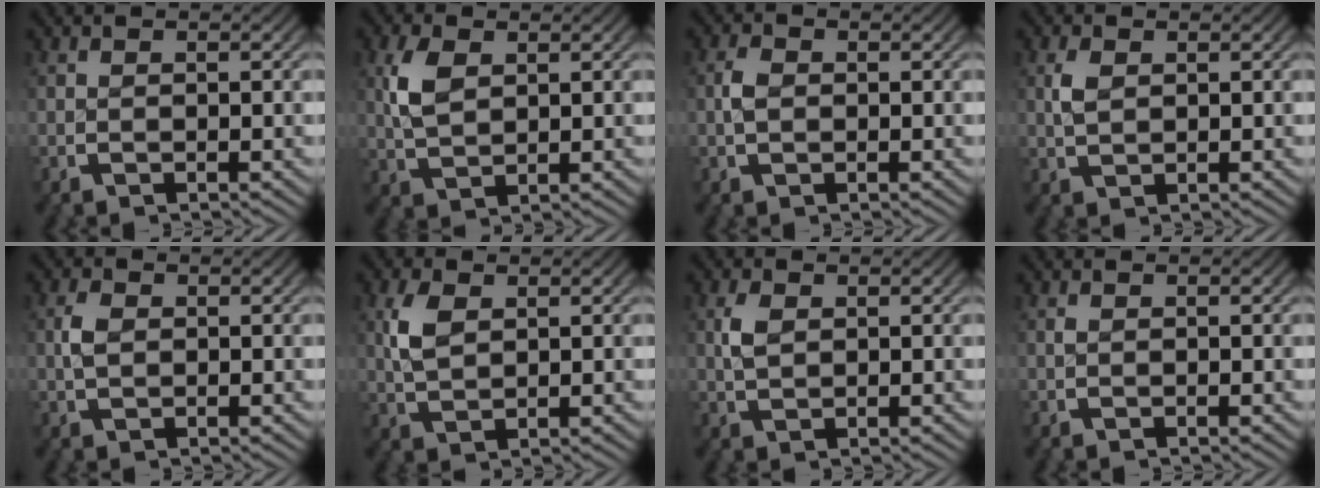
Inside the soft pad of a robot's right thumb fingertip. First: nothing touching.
{"total": 3.5, "force": [1.2, 2.4, 2.3], "torque": [-0.055, -0.006, 0.032]}
{"total": 1.5, "force": [-0.1, 1.3, 0.8], "torque": [-0.023, -0.003, -0.001]}
{"total": 1.5, "force": [0.6, 1.0, 0.9], "torque": [-0.021, 0.000, 0.016]}
{"total": 1.6, "force": [0.3, 1.3, 1.0], "torque": [-0.026, -0.003, 0.007]}
{"total": 3.2, "force": [1.2, 2.1, 2.0], "torque": [-0.049, -0.005, 0.030]}
{"total": 1.8, "force": [0.7, 1.3, 1.1], "torque": [-0.026, -0.001, 0.018]}
{"total": 0.0}